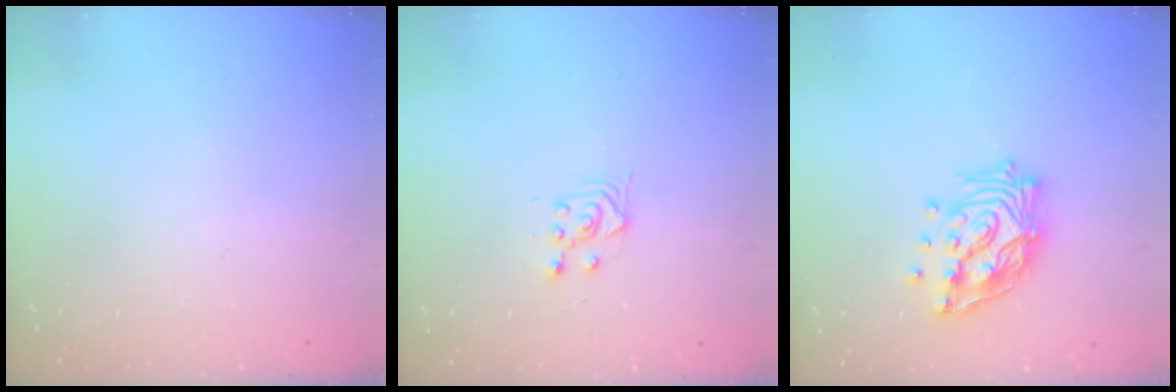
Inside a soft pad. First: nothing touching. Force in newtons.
{"total": 3.0, "press": 2.6, "slide": 1.3}
{"total": 15.2, "press": 15.1, "slide": 1.7}